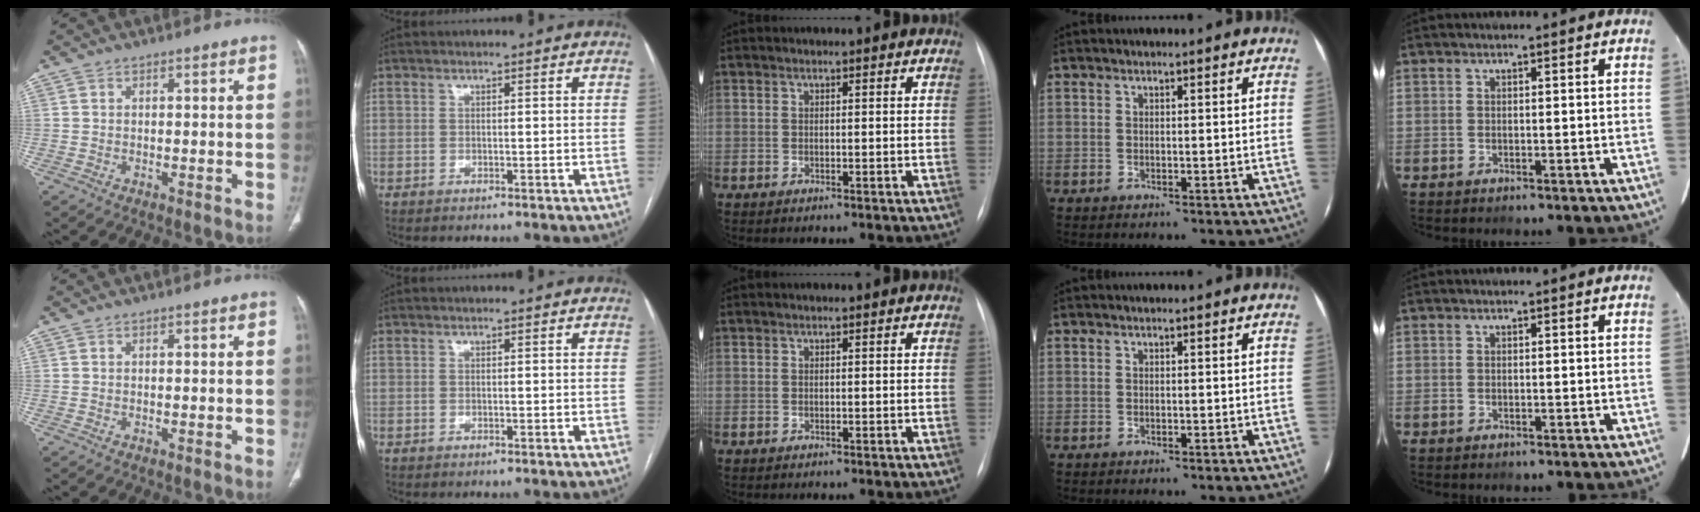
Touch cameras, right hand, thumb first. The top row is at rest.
{}